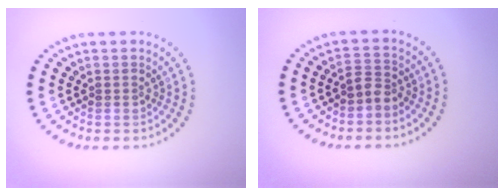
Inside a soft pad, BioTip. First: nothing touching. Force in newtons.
{"total": 1.6, "press": 1.3, "slide": 1.0}